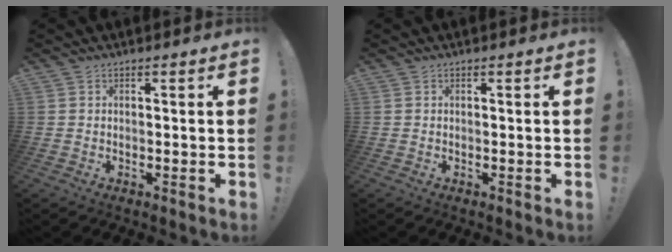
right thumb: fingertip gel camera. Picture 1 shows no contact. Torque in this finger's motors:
{"motor_torque": [-0.05, 0.06, 0.00, 0.00, 0.01]}